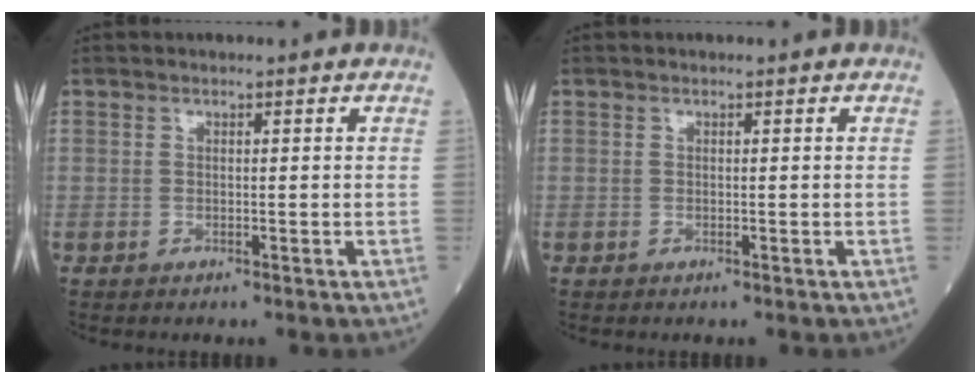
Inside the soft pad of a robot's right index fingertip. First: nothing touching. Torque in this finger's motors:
{"motor_torque": [0.00, 0.00, 0.00, -0.01]}